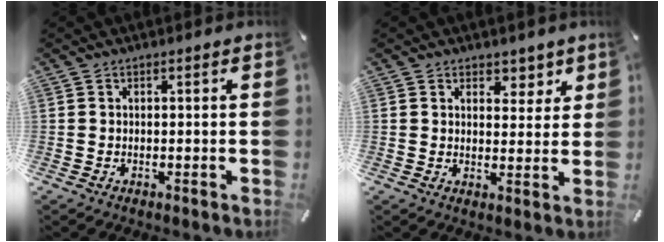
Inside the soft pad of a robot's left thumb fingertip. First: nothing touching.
{"total": 4.6, "force": [3.0, 3.4, 0.5], "torque": [0.014, -0.025, 0.048]}